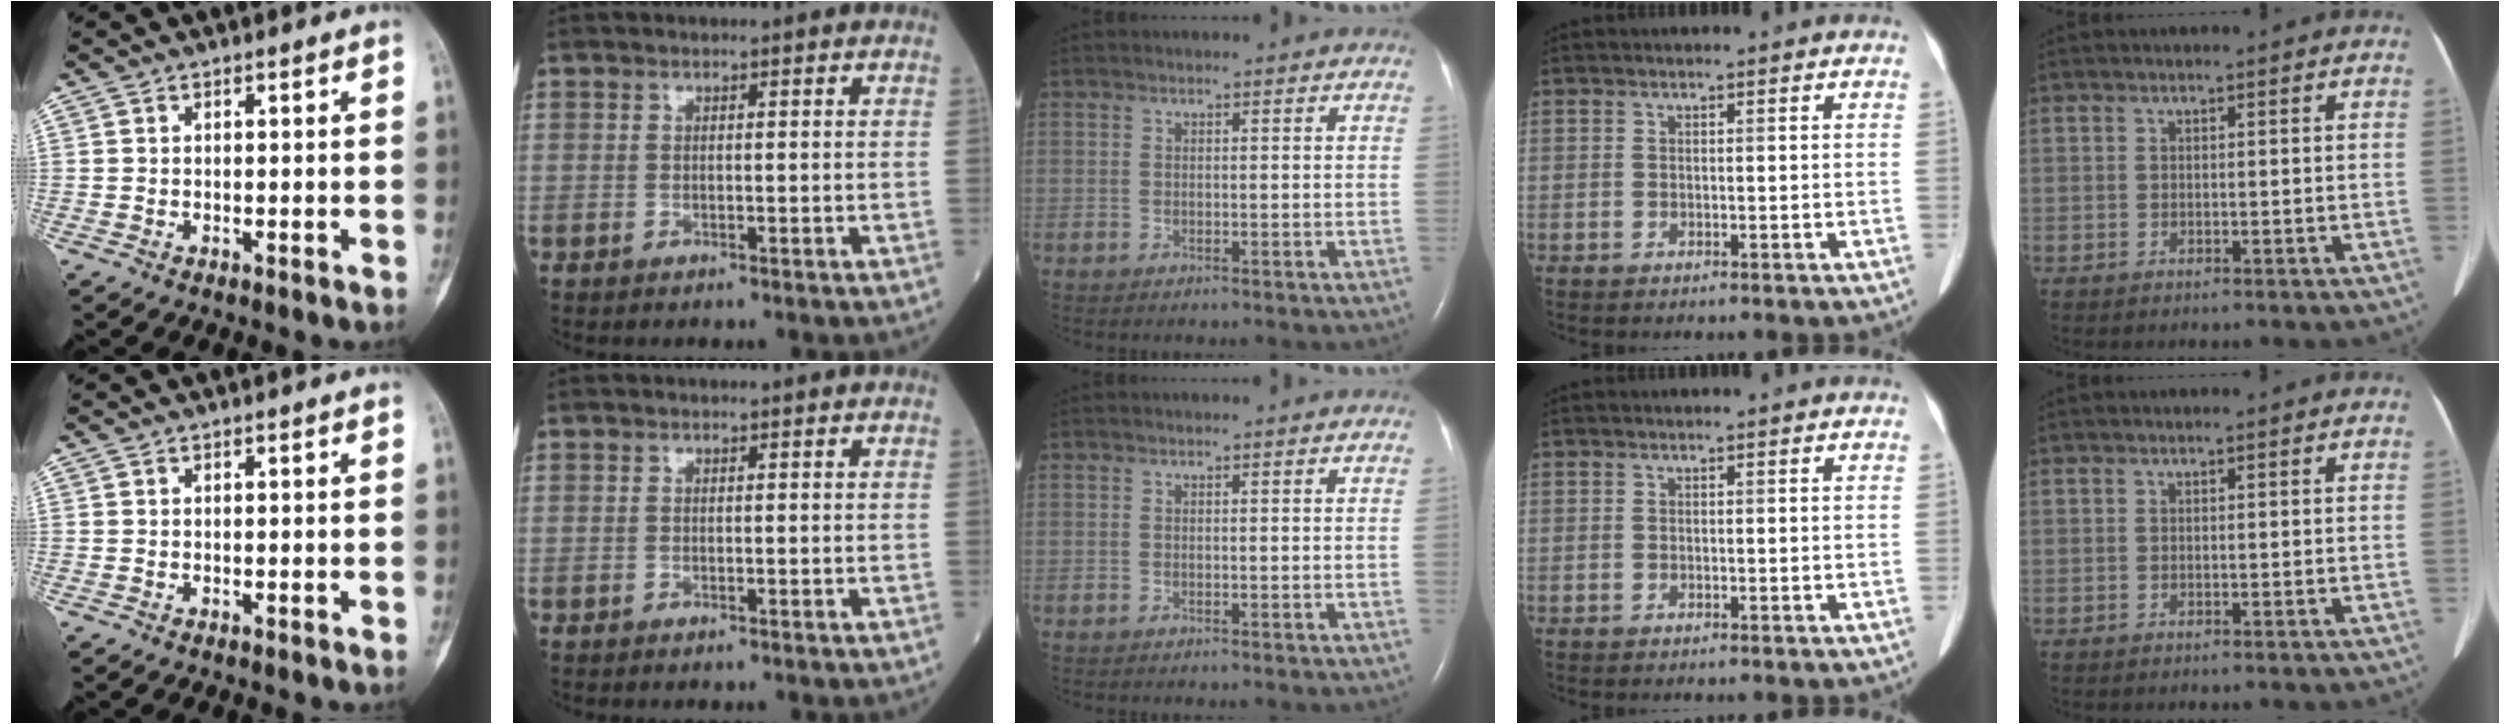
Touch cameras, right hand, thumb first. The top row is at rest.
{}